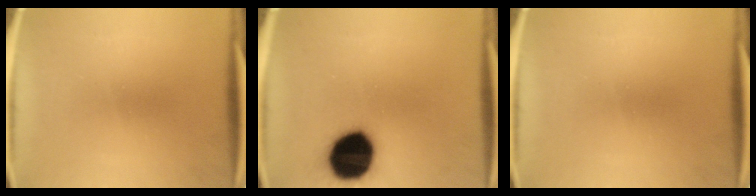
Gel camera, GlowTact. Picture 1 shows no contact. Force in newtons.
{"total": 18.7}
{"total": 0.0}